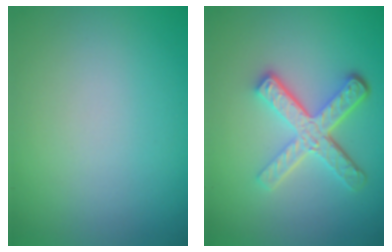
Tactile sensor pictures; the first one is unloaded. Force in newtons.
{"total": 5.0, "press": 3.6, "slide": 3.5}